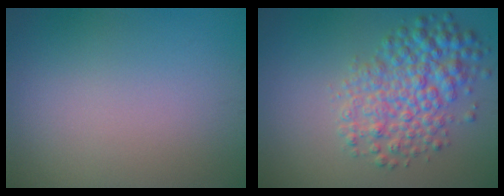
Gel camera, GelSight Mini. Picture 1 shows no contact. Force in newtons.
{"total": 5.6, "press": 5.6, "slide": 0.1}